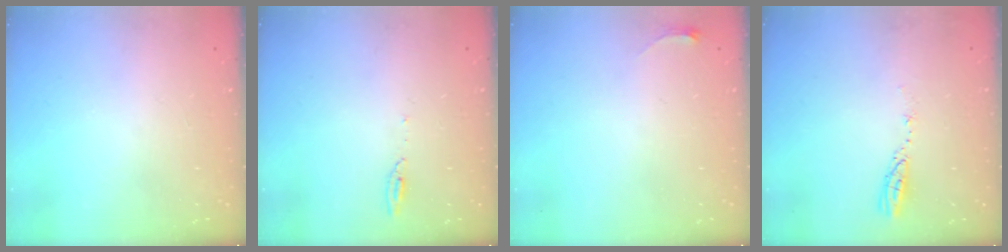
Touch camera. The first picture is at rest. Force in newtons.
{"total": 3.5, "press": 3.4, "slide": 0.7}
{"total": 2.8, "press": 2.8, "slide": 0.4}
{"total": 3.7, "press": 3.7, "slide": 0.3}